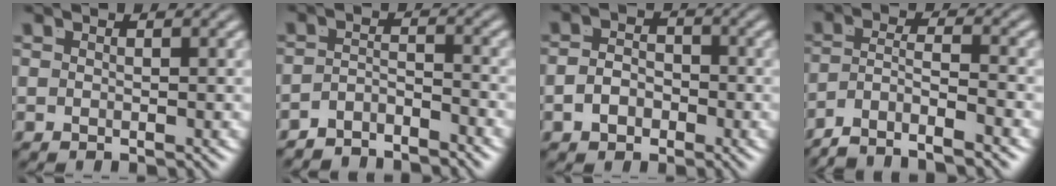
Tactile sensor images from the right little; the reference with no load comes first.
{"total": 3.4, "force": [-3.3, 0.3, 0.7], "torque": [-0.001, -0.012, -0.055]}
{"total": 2.7, "force": [-1.4, 2.0, 1.2], "torque": [-0.018, -0.010, -0.023]}
{"total": 6.4, "force": [-4.6, 3.3, 3.0], "torque": [-0.062, -0.025, -0.075]}